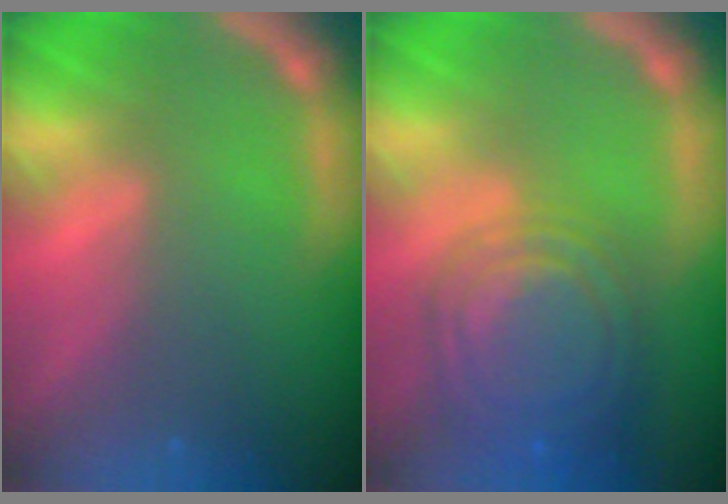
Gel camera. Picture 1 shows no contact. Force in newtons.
{"total": 10.0}